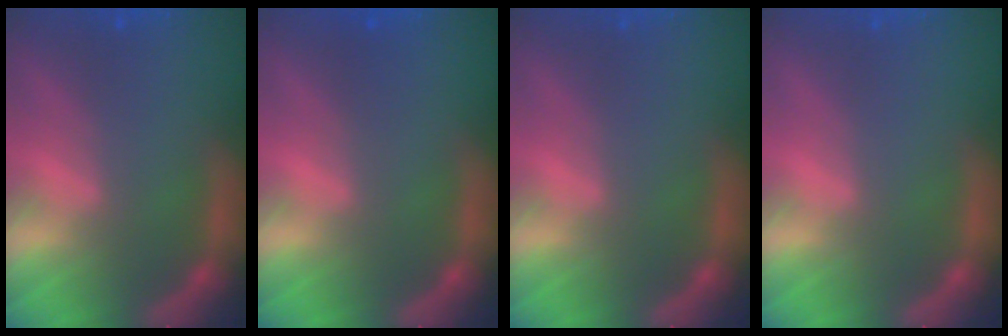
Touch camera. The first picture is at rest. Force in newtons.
{"total": 1.0}
{"total": 0.0}
{"total": 0.0}